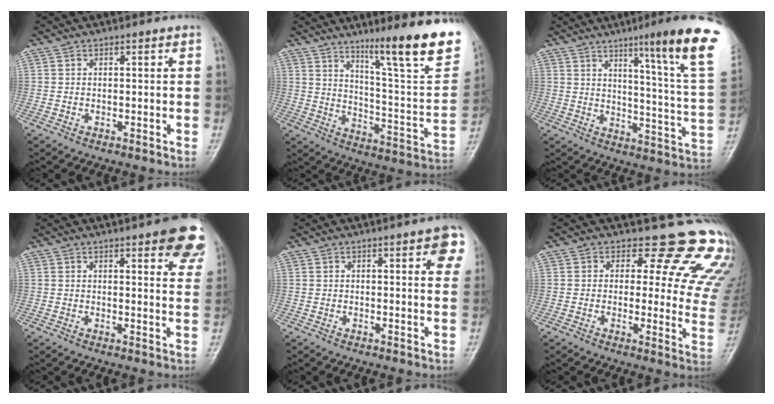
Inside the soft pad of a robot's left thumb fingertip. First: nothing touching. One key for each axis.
{"total": 22.4, "fx": 14.5, "fy": 2.6, "fz": 16.9, "tx": -0.212, "ty": -0.080, "tz": 0.219}
{"total": 20.8, "fx": 11.6, "fy": 0.6, "fz": 17.2, "tx": -0.214, "ty": -0.065, "tz": 0.154}
{"total": 12.2, "fx": 7.4, "fy": 3.4, "fz": 9.0, "tx": -0.075, "ty": -0.029, "tz": 0.079}
{"total": 7.4, "fx": 3.5, "fy": 1.9, "fz": 6.3, "tx": -0.055, "ty": -0.009, "tz": 0.035}
{"total": 17.4, "fx": 14.7, "fy": 7.2, "fz": 6.1, "tx": -0.017, "ty": -0.115, "tz": 0.135}